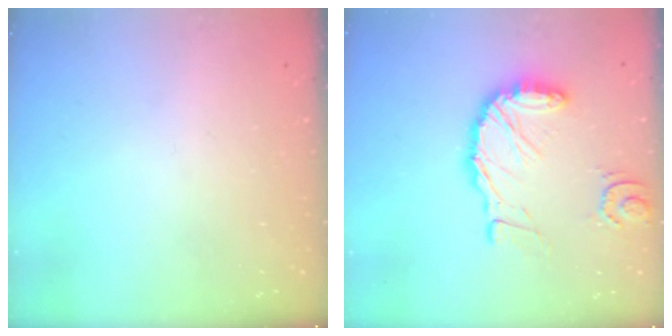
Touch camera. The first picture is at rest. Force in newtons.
{"total": 14.3, "press": 14.2, "slide": 1.6}